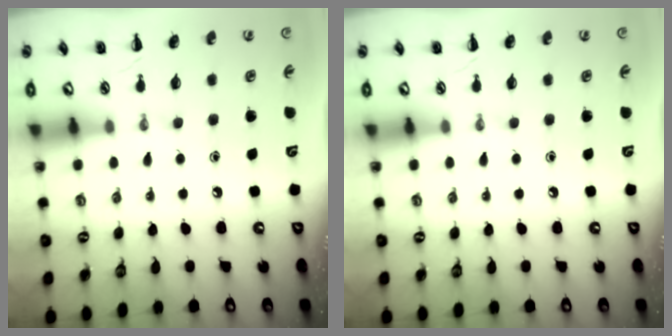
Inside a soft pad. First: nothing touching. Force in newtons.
{"total": 0.0}